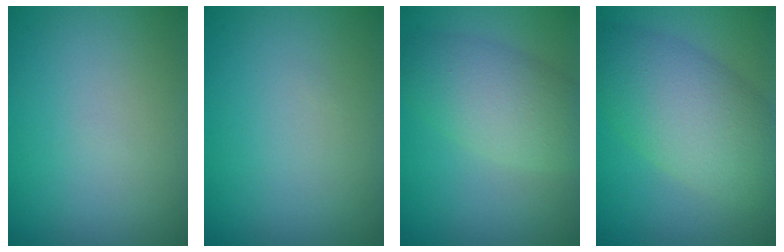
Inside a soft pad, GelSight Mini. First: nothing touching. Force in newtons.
{"total": 0.0}
{"total": 6.5, "press": 6.5, "slide": 0.1}
{"total": 7.8, "press": 7.8, "slide": 0.6}